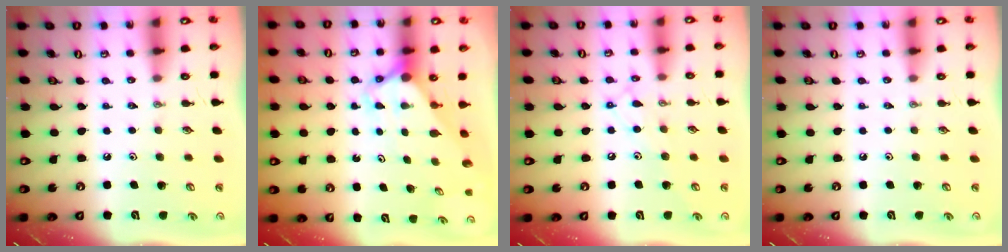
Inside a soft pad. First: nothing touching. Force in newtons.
{"total": 3.1, "press": 3.1, "slide": 0.3}
{"total": 10.2, "press": 10.2, "slide": 0.8}
{"total": 0.0}